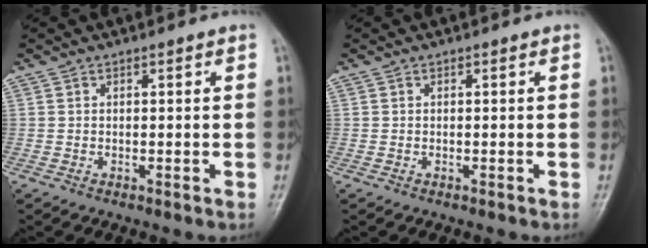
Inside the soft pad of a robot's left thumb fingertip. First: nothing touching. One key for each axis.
{"total": 0.0}